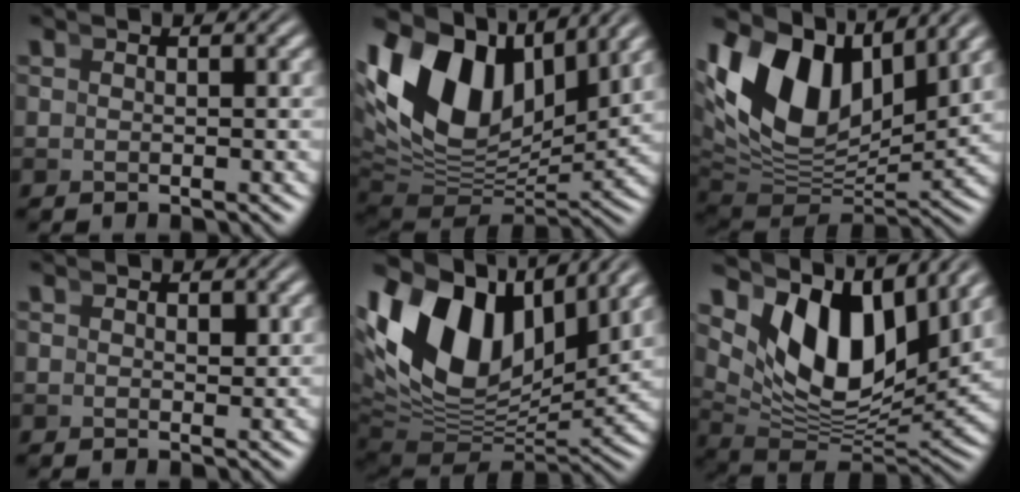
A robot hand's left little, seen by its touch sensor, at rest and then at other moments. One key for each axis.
{"total": 14.0, "fx": 3.7, "fy": 8.8, "fz": 10.3, "tx": -0.197, "ty": 0.002, "tz": 0.066}
{"total": 12.6, "fx": 3.5, "fy": 7.8, "fz": 9.3, "tx": -0.184, "ty": 0.000, "tz": 0.065}
{"total": 0.6, "fx": 0.2, "fy": 0.5, "fz": 0.3, "tx": -0.003, "ty": -0.007, "tz": 0.006}
{"total": 14.4, "fx": 3.5, "fy": 8.9, "fz": 10.8, "tx": -0.205, "ty": -0.001, "tz": 0.065}
{"total": 12.7, "fx": 3.8, "fy": 7.4, "fz": 9.6, "tx": -0.175, "ty": -0.011, "tz": 0.069}